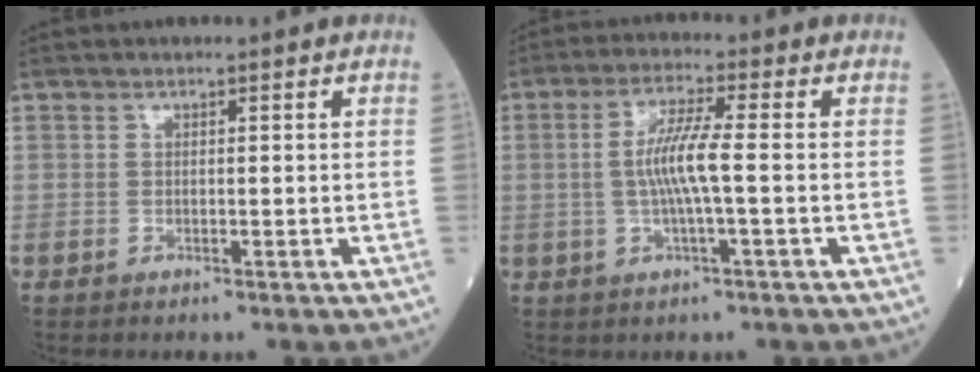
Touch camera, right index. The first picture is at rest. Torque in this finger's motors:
{"motor_torque": [0.86, -0.01, 0.44, 0.15]}